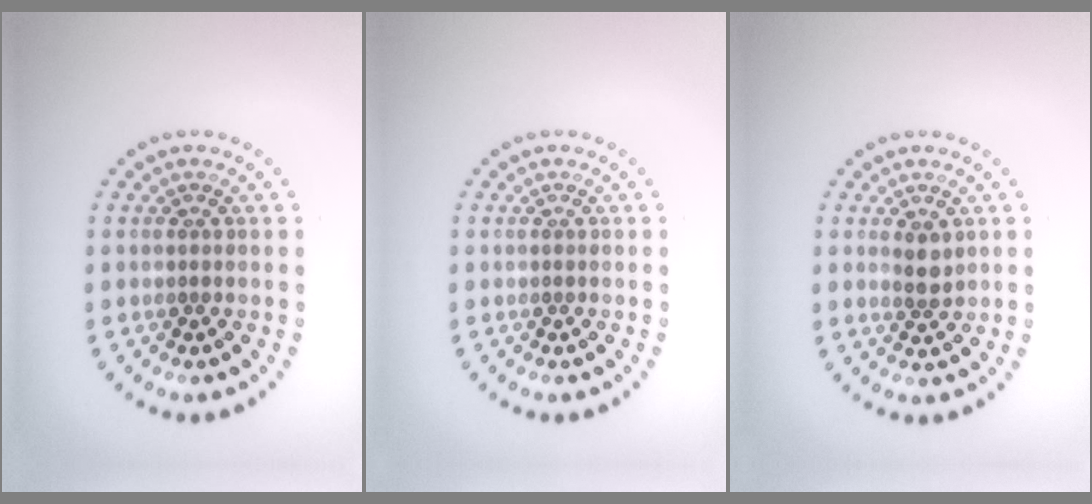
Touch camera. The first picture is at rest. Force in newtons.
{"total": 0.0}
{"total": 1.6, "press": 1.5, "slide": 0.7}